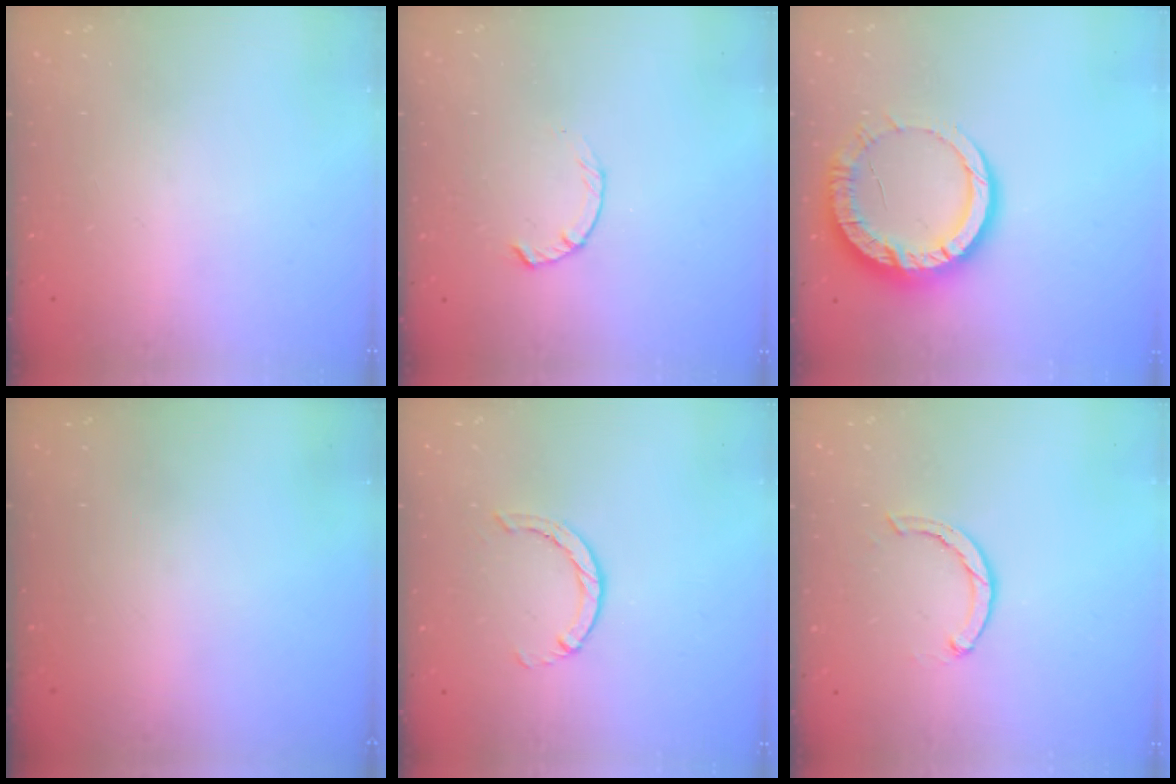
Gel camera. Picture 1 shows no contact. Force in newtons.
{"total": 1.8, "press": 1.8, "slide": 0.3}
{"total": 14.4, "press": 14.3, "slide": 1.4}
{"total": 0.0}
{"total": 1.4, "press": 1.4, "slide": 0.3}
{"total": 3.1, "press": 3.1, "slide": 0.3}